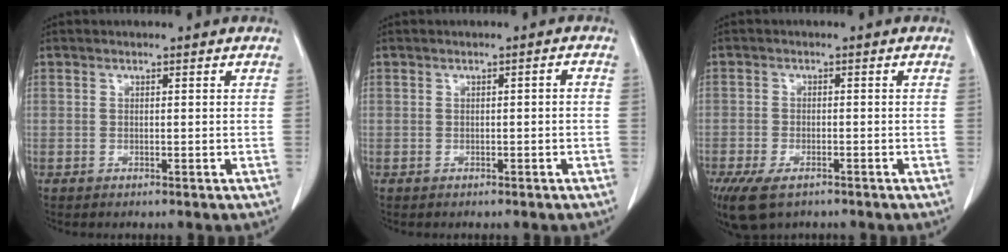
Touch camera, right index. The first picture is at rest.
{"total": 1.0, "force": [-0.3, 0.2, 0.9], "torque": [-0.011, 0.005, -0.005]}
{"total": 8.4, "force": [-5.4, 4.0, 4.9], "torque": [-0.101, -0.013, -0.092]}